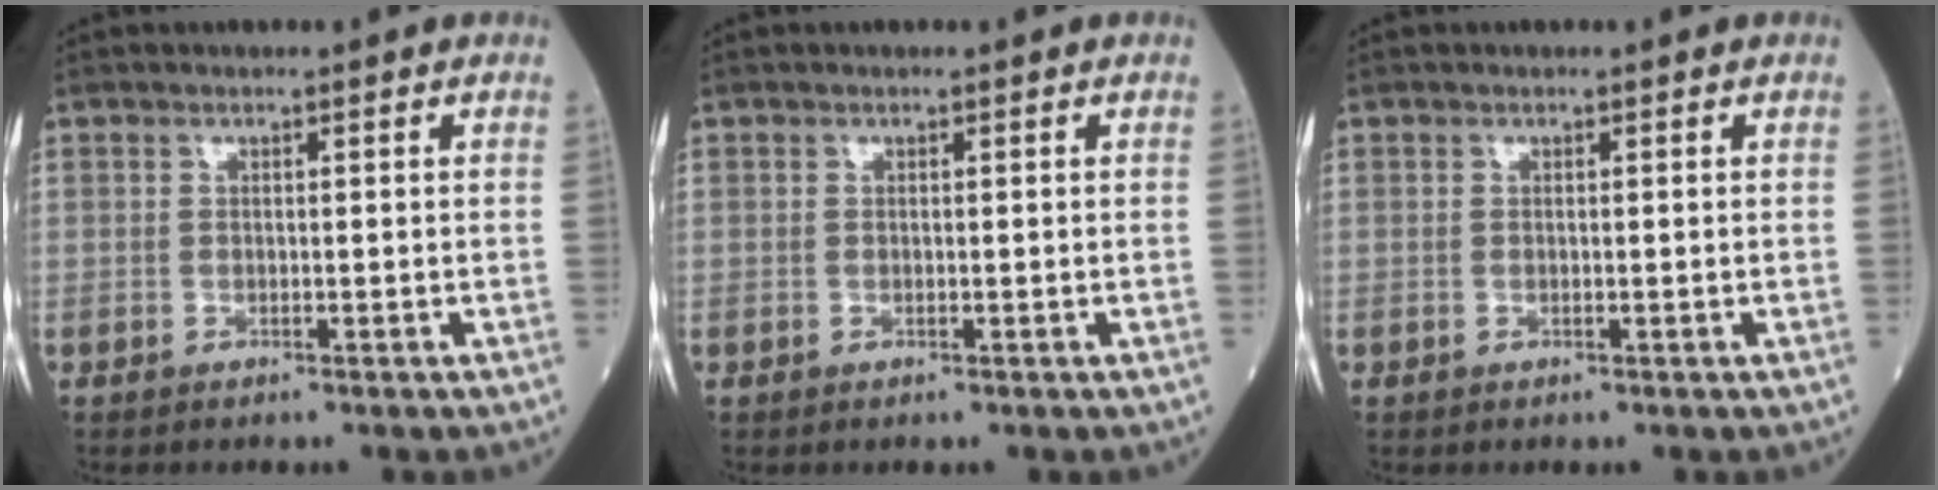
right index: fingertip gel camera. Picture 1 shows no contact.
{"total": 0.0}
{"total": 0.0}